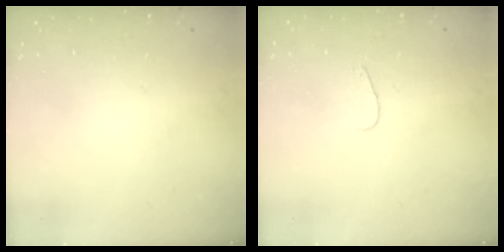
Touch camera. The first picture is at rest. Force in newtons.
{"total": 2.8, "press": 2.8, "slide": 0.2}